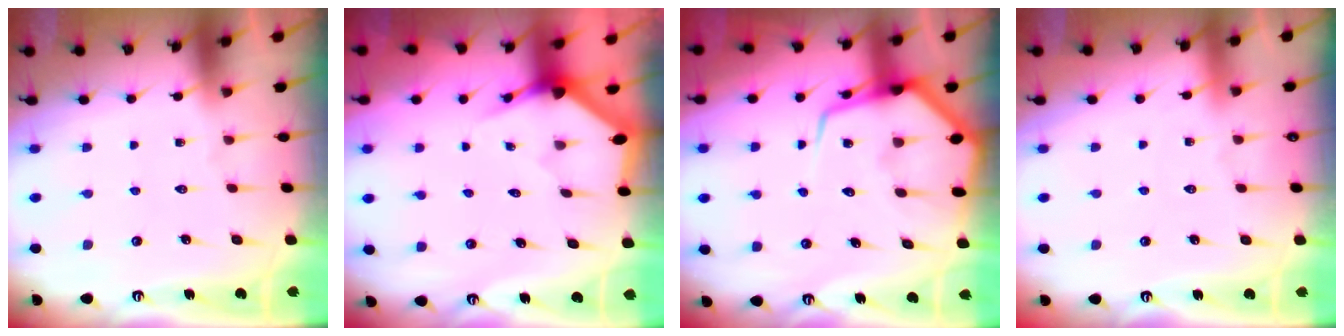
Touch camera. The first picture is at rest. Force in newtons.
{"total": 3.3, "press": 3.3, "slide": 0.2}
{"total": 10.9, "press": 10.8, "slide": 1.1}
{"total": 1.1, "press": 1.1, "slide": 0.2}